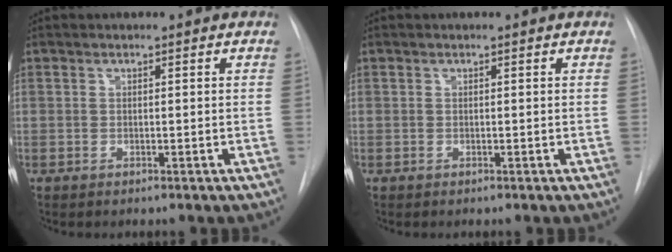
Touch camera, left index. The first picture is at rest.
{"total": 0.0}